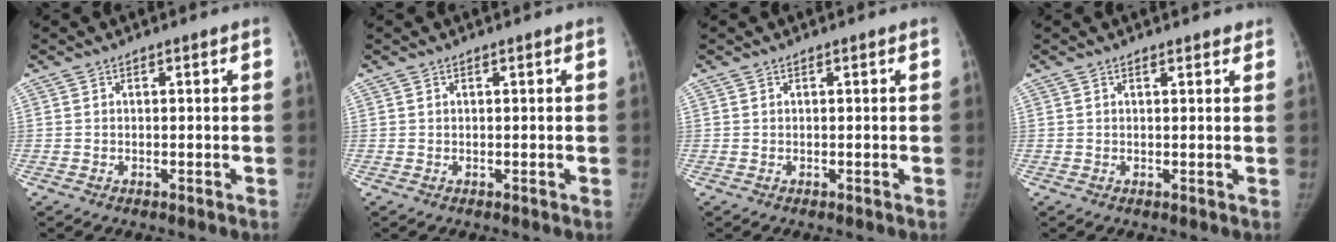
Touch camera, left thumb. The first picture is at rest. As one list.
[{"total": 0.0}, {"total": 0.0}, {"total": 1.7, "force": [1.4, 0.6, 0.8], "torque": [-0.005, -0.003, 0.016]}]